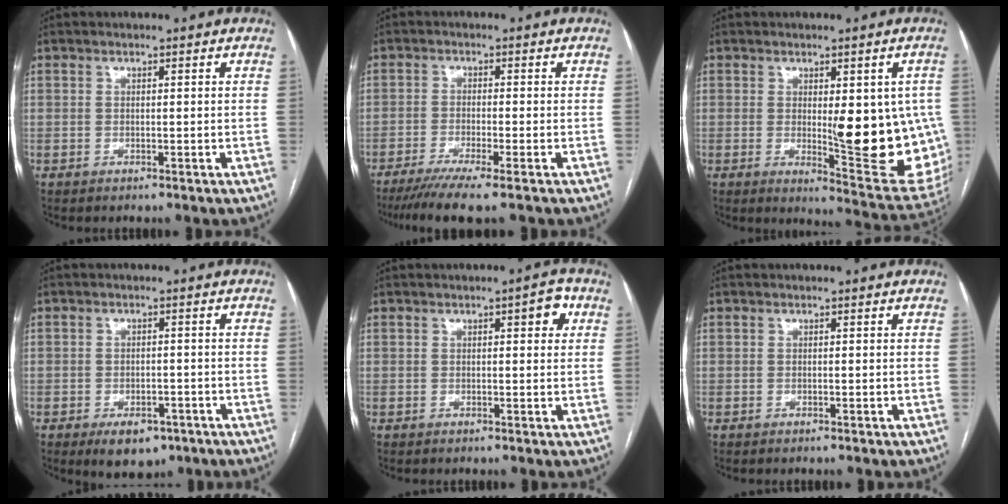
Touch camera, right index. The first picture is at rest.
{"total": 7.3, "force": [-5.4, -0.6, 4.8], "torque": [-0.072, -0.018, -0.087]}
{"total": 15.8, "force": [-0.6, 4.1, 15.3], "torque": [-0.145, -0.010, 0.007]}
{"total": 6.1, "force": [-3.8, 3.4, 3.3], "torque": [-0.045, -0.001, -0.047]}
{"total": 3.1, "force": [1.2, 0.9, 2.7], "torque": [-0.031, 0.004, 0.013]}
{"total": 0.0}